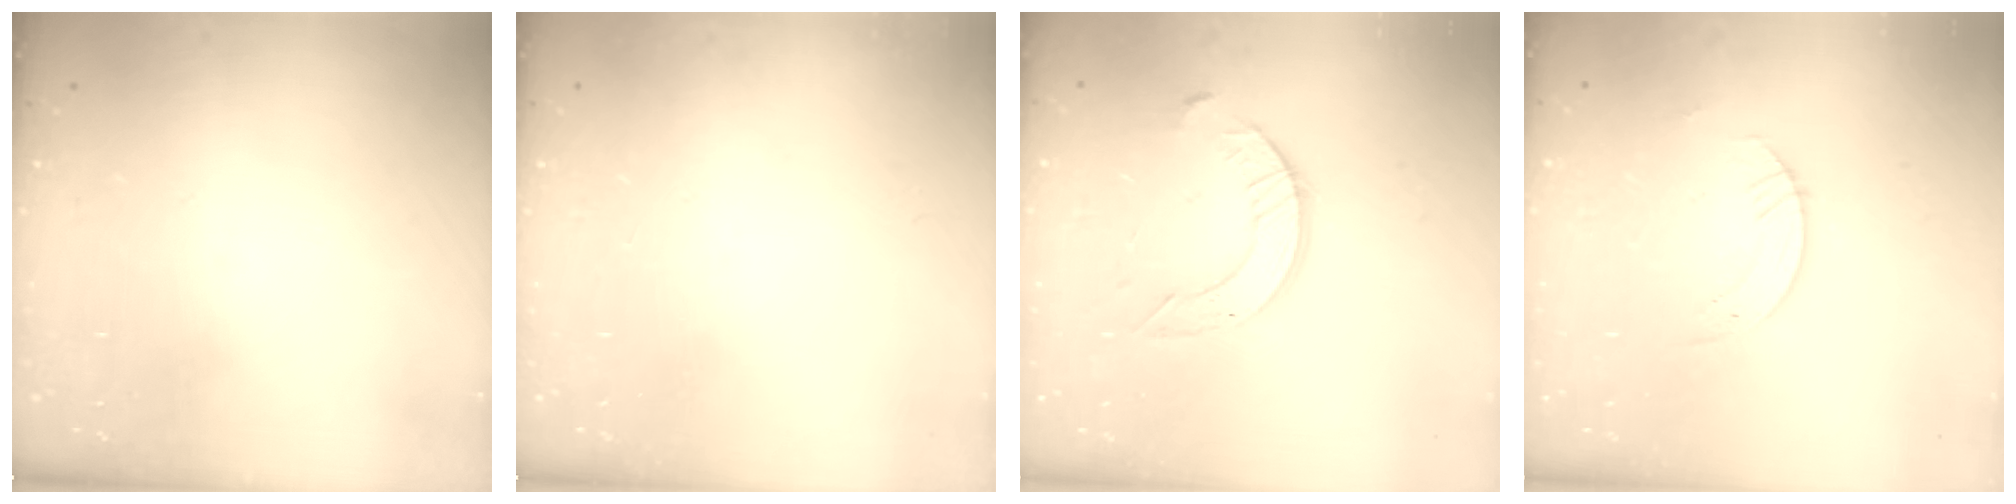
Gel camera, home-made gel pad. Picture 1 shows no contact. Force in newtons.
{"total": 0.0}
{"total": 8.9, "press": 8.9, "slide": 0.9}
{"total": 2.6, "press": 2.6, "slide": 0.2}